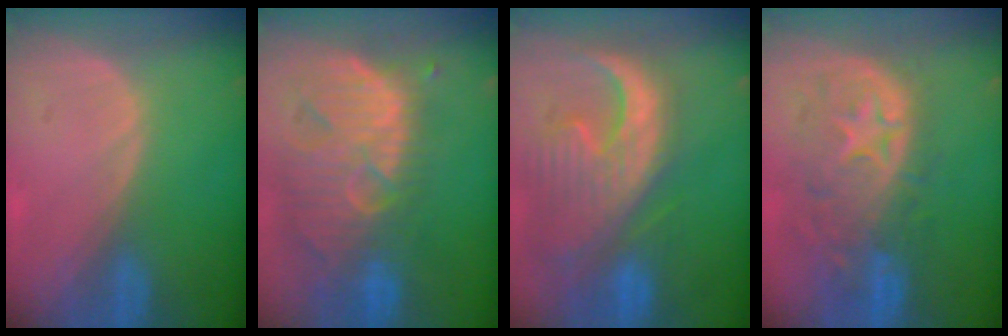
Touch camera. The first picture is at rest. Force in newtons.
{"total": 13.4, "press": 11.5, "slide": 6.9}
{"total": 13.5, "press": 11.5, "slide": 7.0}
{"total": 11.0, "press": 9.8, "slide": 5.1}